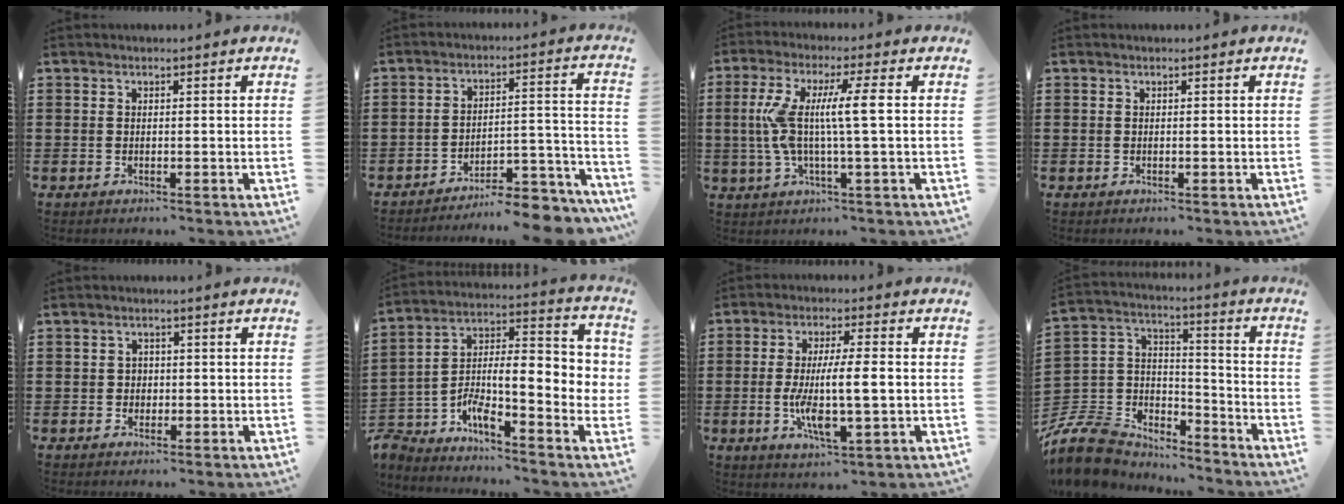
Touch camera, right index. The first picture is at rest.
{"total": 7.0, "force": [-6.7, 0.7, 1.7], "torque": [-0.019, 0.015, -0.130]}
{"total": 9.0, "force": [0.4, 0.6, 9.0], "torque": [-0.188, -0.007, -0.006]}
{"total": 0.0}
{"total": 1.5, "force": [-0.1, 1.5, 0.4], "torque": [-0.013, 0.005, -0.004]}
{"total": 6.4, "force": [-3.1, 1.1, 5.5], "torque": [-0.125, -0.040, -0.072]}
{"total": 9.4, "force": [-0.8, 2.3, 9.1], "torque": [-0.175, -0.010, -0.015]}
{"total": 10.1, "force": [-8.6, 4.7, 2.5], "torque": [-0.088, 0.015, -0.173]}